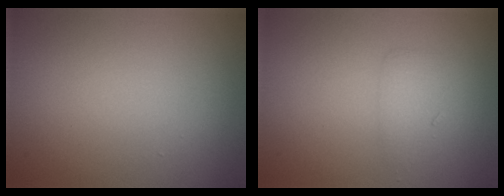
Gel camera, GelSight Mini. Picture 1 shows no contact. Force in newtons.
{"total": 1.7, "press": 1.7, "slide": 0.1}